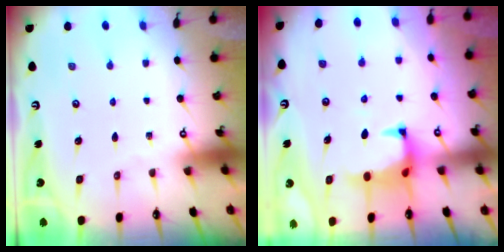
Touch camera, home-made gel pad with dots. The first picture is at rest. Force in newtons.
{"total": 1.1, "press": 0.6, "slide": 0.9}